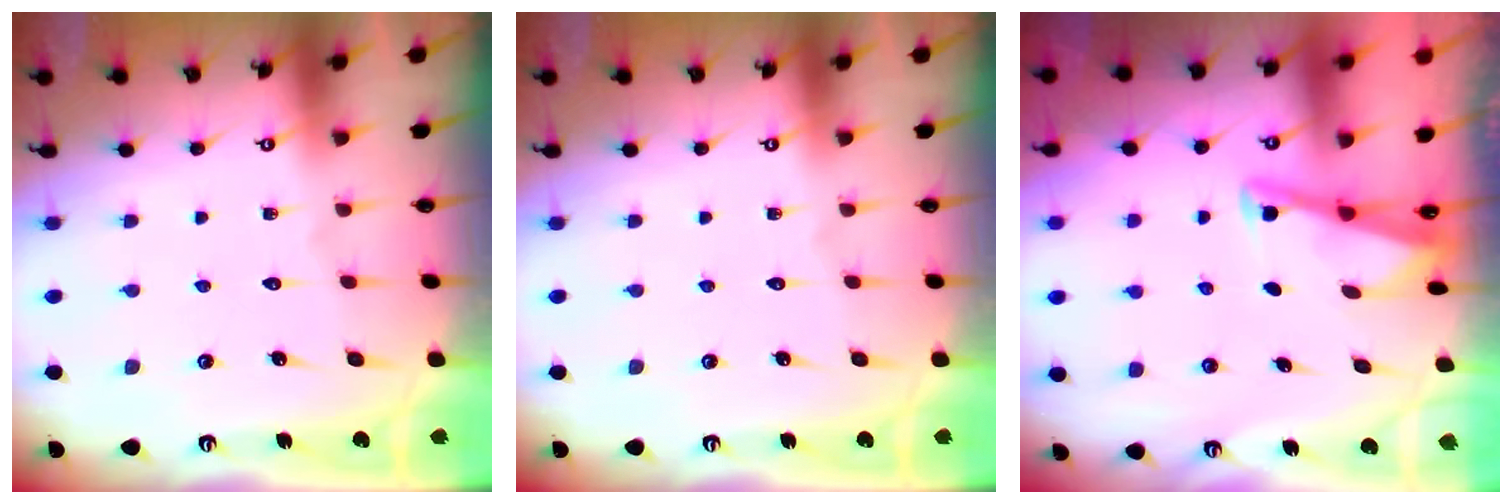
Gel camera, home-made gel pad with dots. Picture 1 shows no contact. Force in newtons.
{"total": 0.0}
{"total": 2.9, "press": 2.8, "slide": 0.3}